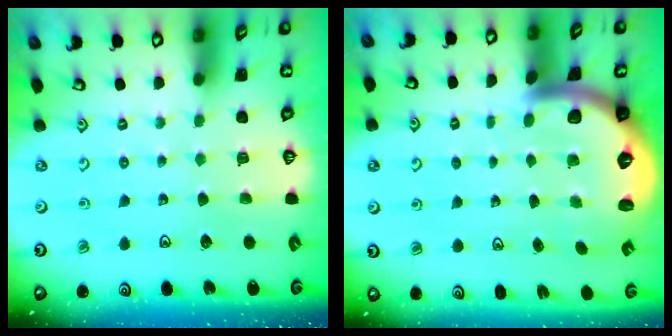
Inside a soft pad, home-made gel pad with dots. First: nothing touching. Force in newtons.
{"total": 4.6, "press": 4.6, "slide": 0.6}